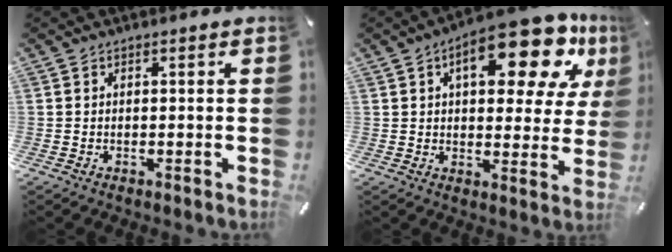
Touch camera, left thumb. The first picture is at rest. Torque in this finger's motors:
{"motor_torque": [0.63, 0.94, 1.44, -1.33, 0.28]}